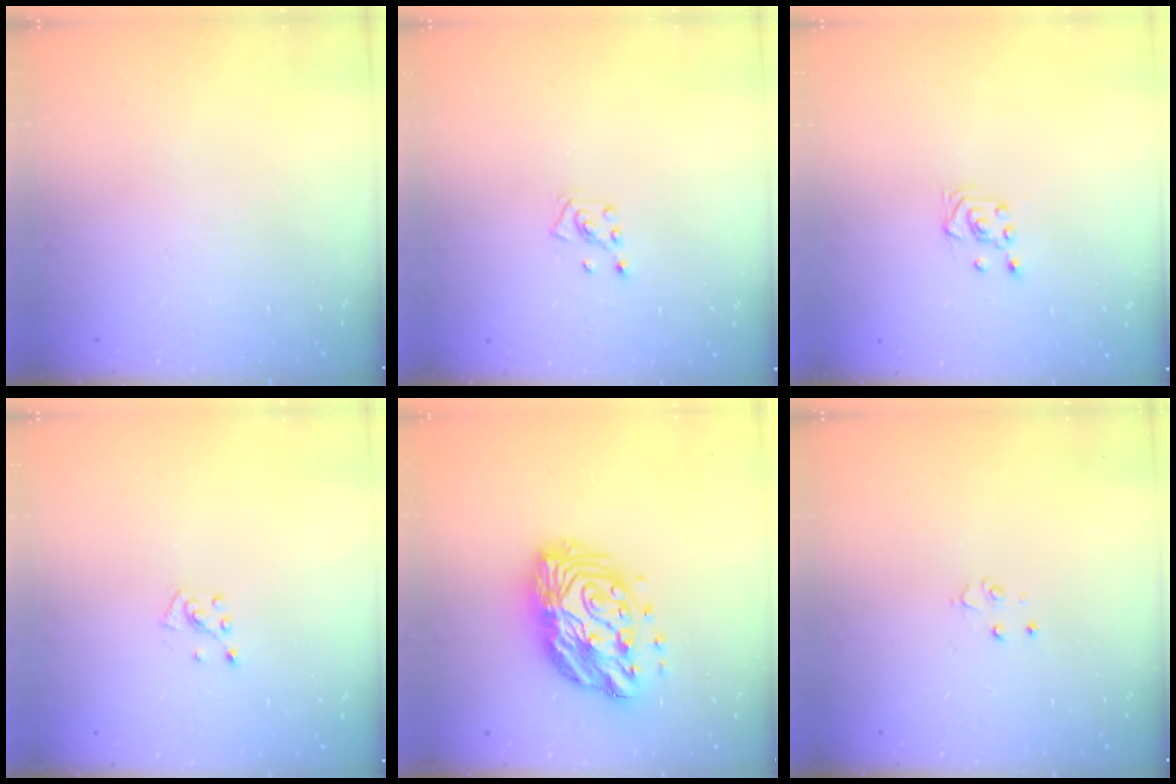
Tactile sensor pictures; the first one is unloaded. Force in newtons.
{"total": 2.8, "press": 2.8, "slide": 0.2}
{"total": 3.4, "press": 3.3, "slide": 0.8}
{"total": 3.6, "press": 3.6, "slide": 0.4}
{"total": 16.6, "press": 16.5, "slide": 1.5}
{"total": 2.8, "press": 2.8, "slide": 0.3}